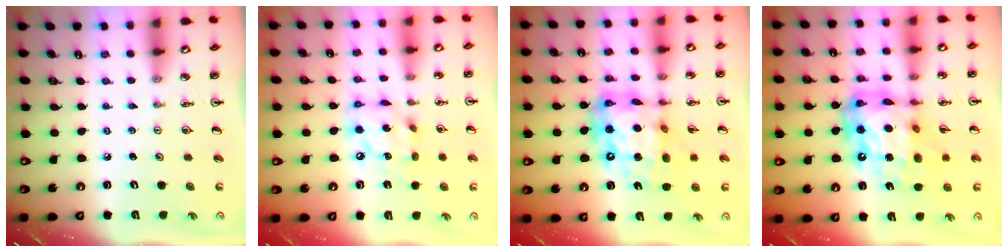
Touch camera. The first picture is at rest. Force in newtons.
{"total": 14.1, "press": 14.0, "slide": 1.2}
{"total": 18.3, "press": 18.2, "slide": 1.6}
{"total": 19.1, "press": 19.0, "slide": 2.0}